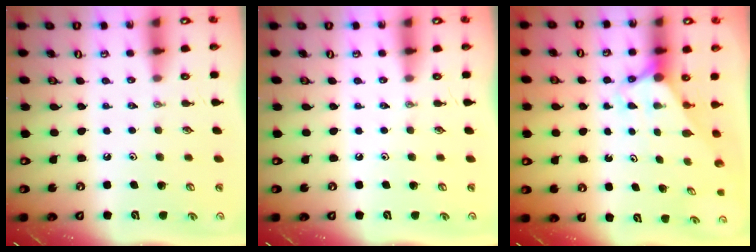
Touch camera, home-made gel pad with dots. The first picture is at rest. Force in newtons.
{"total": 0.0}
{"total": 2.9, "press": 2.9, "slide": 0.0}